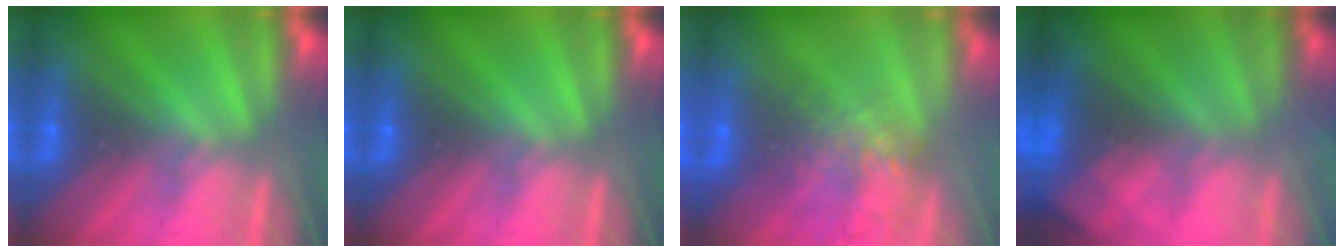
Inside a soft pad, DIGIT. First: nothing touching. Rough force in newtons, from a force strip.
{"total": 0.0}
{"total": 7.6}
{"total": 5.8}